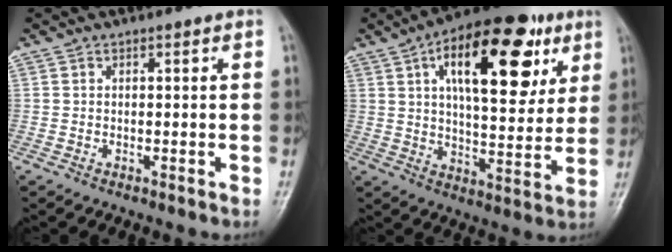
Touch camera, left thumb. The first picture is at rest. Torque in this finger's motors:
{"motor_torque": [0.86, 0.97, 2.23, -0.54, 0.19]}